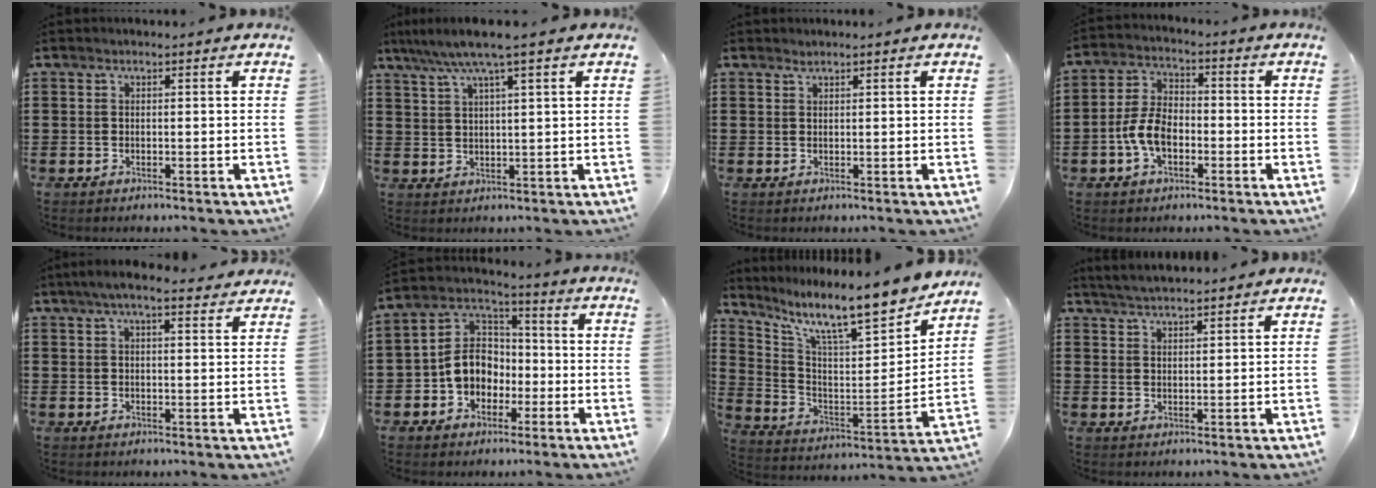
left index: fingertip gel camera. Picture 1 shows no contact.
{"total": 5.4, "force": [3.7, -0.1, 3.9], "torque": [-0.085, -0.008, 0.063]}
{"total": 0.8, "force": [0.7, 0.1, 0.3], "torque": [-0.007, -0.001, 0.014]}
{"total": 6.6, "force": [-2.1, 3.7, 5.0], "torque": [-0.119, 0.003, -0.047]}
{"total": 4.8, "force": [3.7, 0.7, 3.0], "torque": [-0.067, 0.001, 0.066]}
{"total": 8.0, "force": [-1.9, 6.7, 4.0], "torque": [-0.114, 0.012, -0.044]}
{"total": 11.3, "force": [9.3, 1.4, 6.2], "torque": [-0.134, -0.073, 0.150]}
{"total": 2.9, "force": [2.9, -0.2, 0.6], "torque": [-0.019, -0.003, 0.055]}